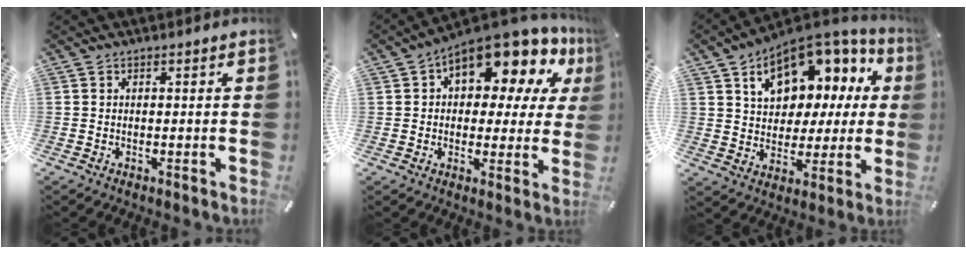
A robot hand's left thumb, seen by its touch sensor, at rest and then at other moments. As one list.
[{"total": 14.6, "force": [8.8, 6.8, 9.4], "torque": [-0.128, -0.076, 0.146]}, {"total": 13.8, "force": [7.3, 9.4, 7.1], "torque": [-0.120, -0.041, 0.133]}]